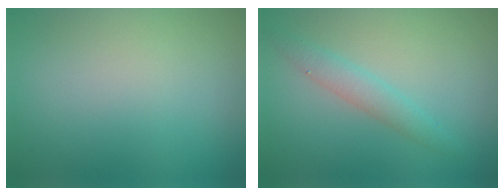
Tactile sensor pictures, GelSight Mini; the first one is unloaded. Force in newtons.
{"total": 2.2, "press": 2.2, "slide": 0.0}